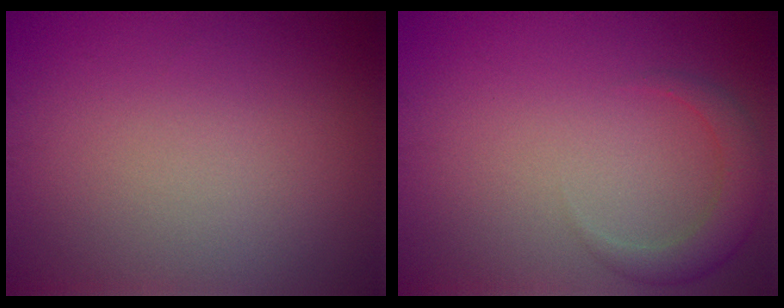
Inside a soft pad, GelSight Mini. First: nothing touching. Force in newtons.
{"total": 2.7, "press": 2.7, "slide": 0.2}